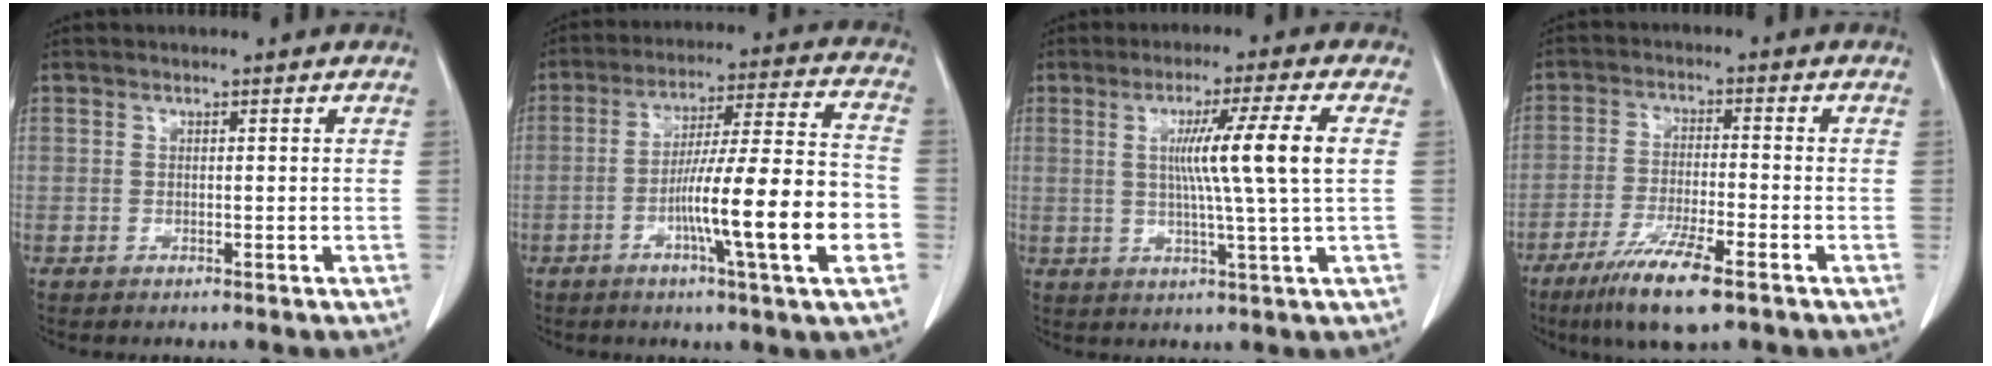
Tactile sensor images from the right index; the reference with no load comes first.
{"total": 16.4, "force": [-4.9, 0.1, 15.6], "torque": [-0.256, 0.002, -0.079]}
{"total": 9.9, "force": [1.4, -1.9, 9.6], "torque": [-0.158, 0.001, 0.030]}
{"total": 9.8, "force": [-6.2, 0.9, 7.5], "torque": [-0.142, -0.024, -0.105]}